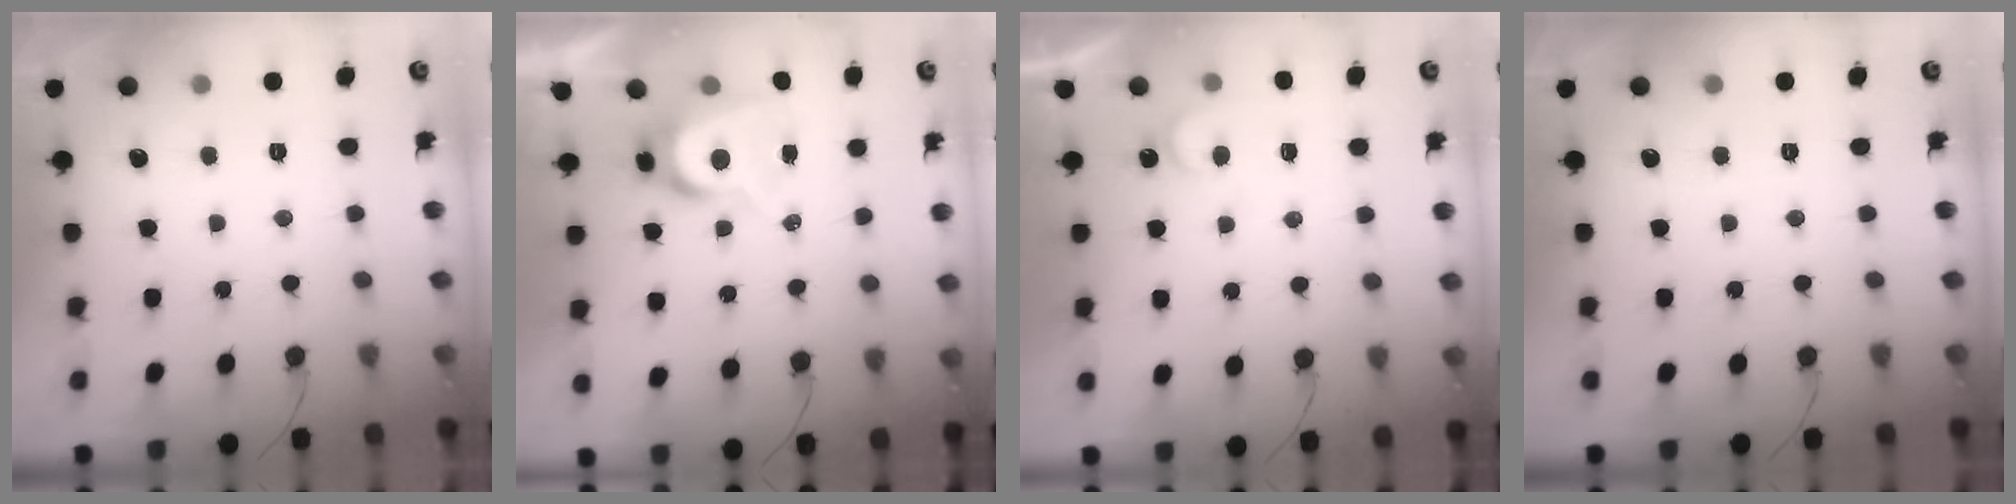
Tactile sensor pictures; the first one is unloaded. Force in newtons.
{"total": 7.2, "press": 7.2, "slide": 0.5}
{"total": 5.1, "press": 5.0, "slide": 0.3}
{"total": 0.0}